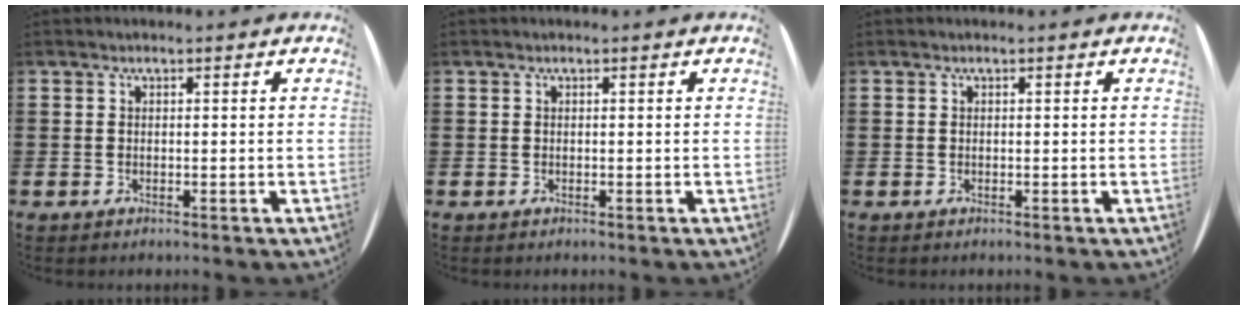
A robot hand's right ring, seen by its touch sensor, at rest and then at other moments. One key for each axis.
{"total": 0.0}
{"total": 0.0}